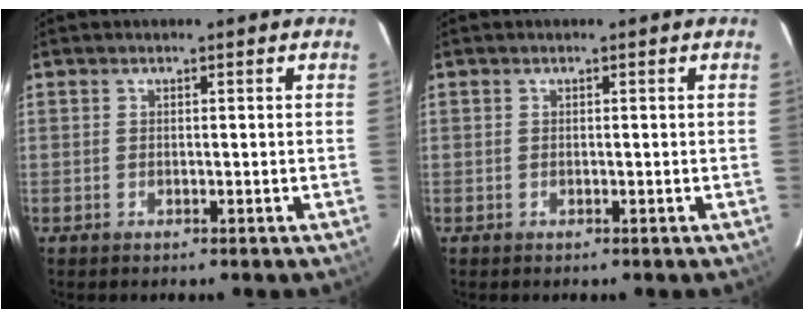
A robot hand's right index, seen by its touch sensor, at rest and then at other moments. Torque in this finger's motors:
{"motor_torque": [0.00, 0.00, 0.01, 0.00]}